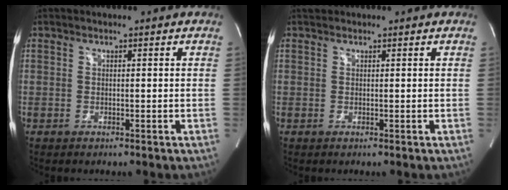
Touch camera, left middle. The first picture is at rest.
{"total": 0.6, "force": [0.5, 0.2, 0.0], "torque": [-0.008, 0.010, 0.010]}